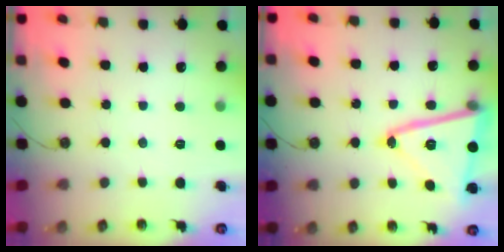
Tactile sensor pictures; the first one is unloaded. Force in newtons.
{"total": 16.7, "press": 16.4, "slide": 2.7}